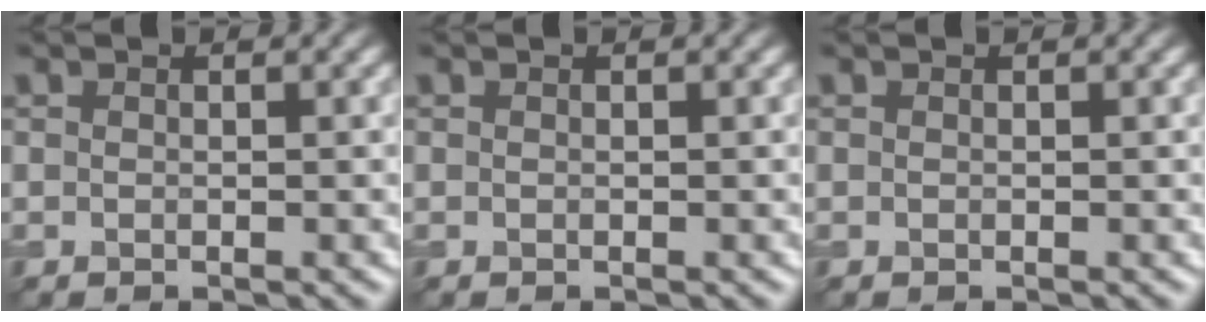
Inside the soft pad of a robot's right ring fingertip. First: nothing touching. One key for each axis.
{"total": 0.0}
{"total": 0.0}